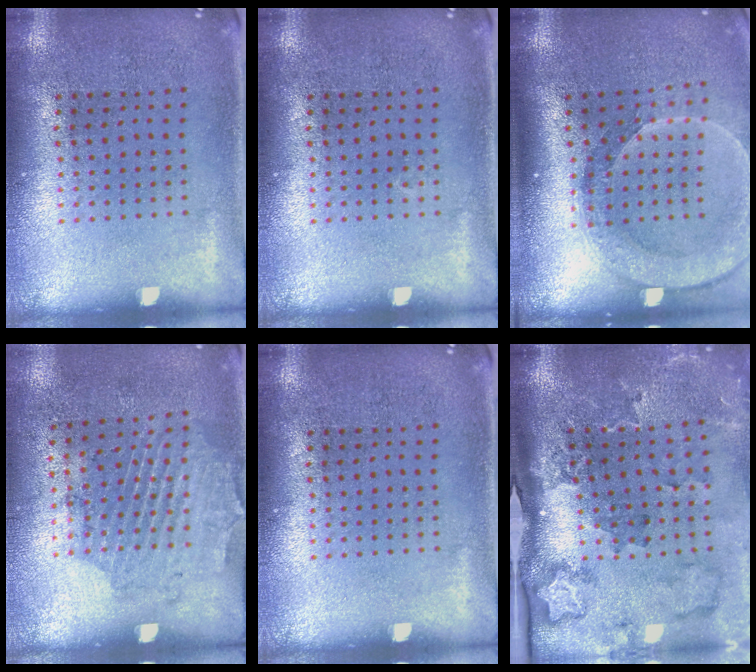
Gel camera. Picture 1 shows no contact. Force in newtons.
{"total": 0.0}
{"total": 2.6, "press": 2.0, "slide": 1.7}
{"total": 1.8, "press": 1.2, "slide": 1.3}
{"total": 0.0}
{"total": 2.3, "press": 2.0, "slide": 1.2}